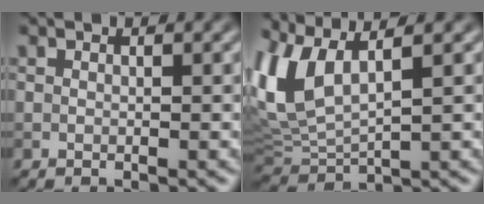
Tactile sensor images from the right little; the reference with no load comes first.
{"total": 7.4, "force": [3.0, 3.3, 5.9], "torque": [-0.155, 0.009, 0.062]}